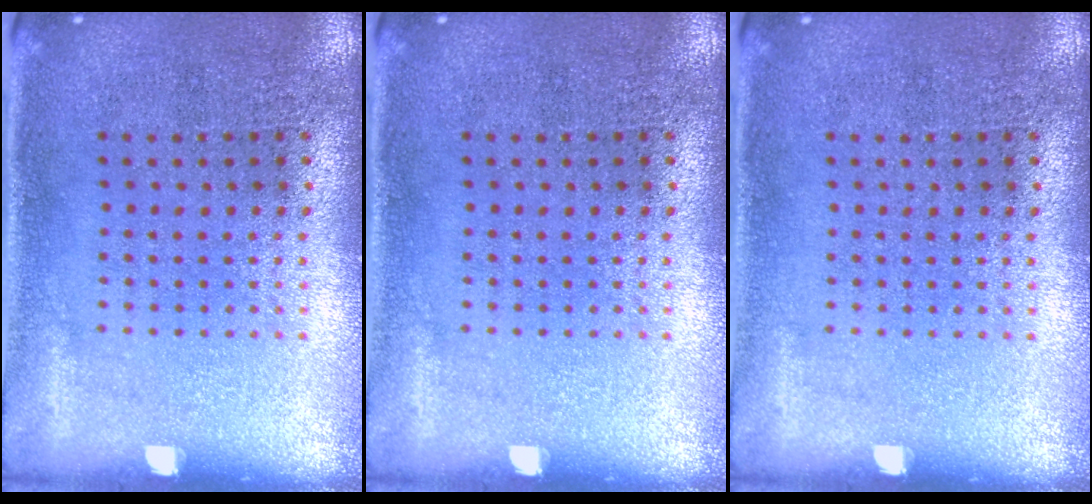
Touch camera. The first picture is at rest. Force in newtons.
{"total": 0.0}
{"total": 0.0}